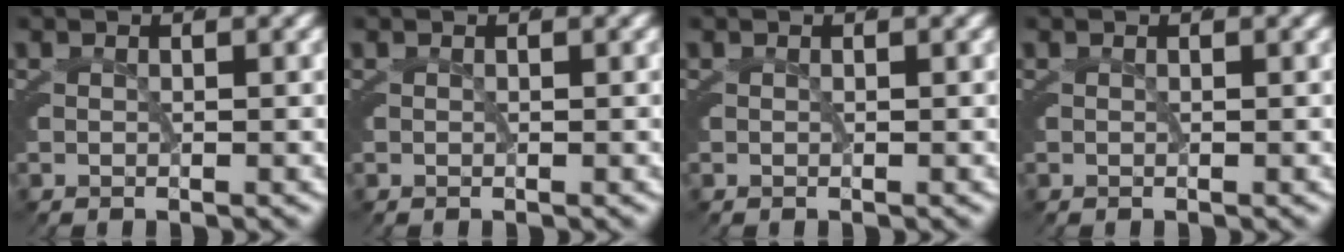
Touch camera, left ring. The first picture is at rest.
{"total": 0.0}
{"total": 0.0}
{"total": 0.0}